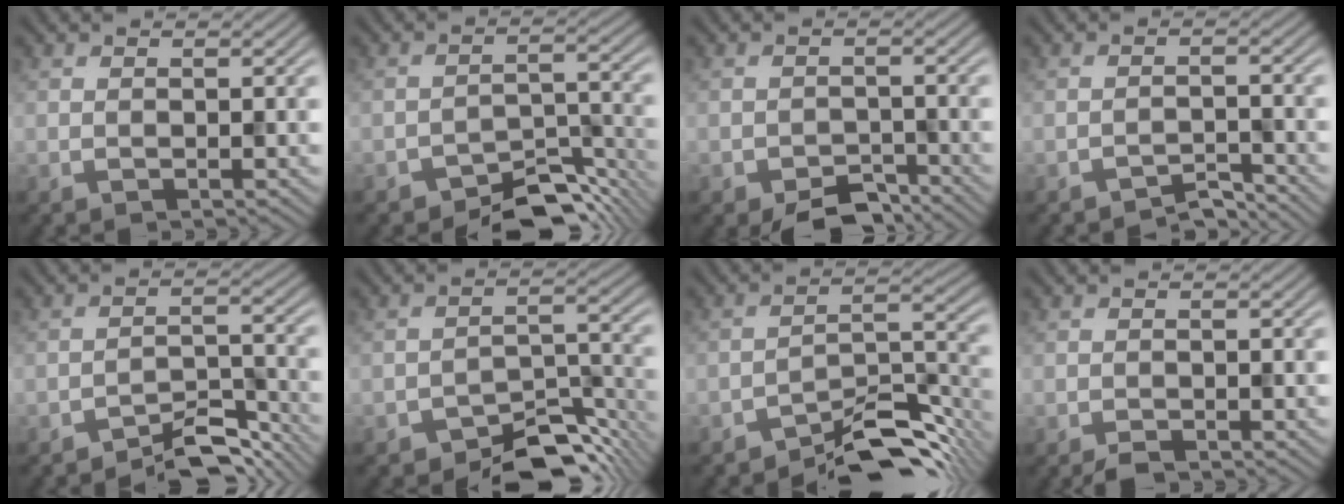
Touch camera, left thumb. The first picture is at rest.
{"total": 7.0, "force": [-5.7, 2.7, 3.0], "torque": [-0.036, -0.003, -0.097]}
{"total": 4.3, "force": [-3.4, 1.9, 1.8], "torque": [-0.027, -0.006, -0.059]}
{"total": 2.7, "force": [-2.6, 0.4, 0.7], "torque": [-0.007, 0.005, -0.048]}
{"total": 5.7, "force": [-4.9, 1.4, 2.5], "torque": [-0.033, 0.006, -0.083]}
{"total": 7.9, "force": [-6.2, 3.1, 3.7], "torque": [-0.040, -0.002, -0.108]}
{"total": 8.7, "force": [-7.0, 2.3, 4.6], "torque": [-0.056, 0.008, -0.131]}
{"total": 1.3, "force": [-1.1, 0.4, 0.6], "torque": [-0.009, -0.001, -0.020]}